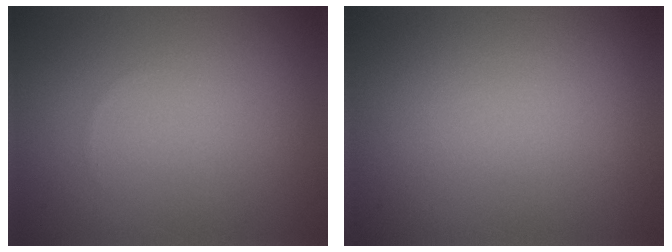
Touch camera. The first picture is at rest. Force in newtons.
{"total": 0.0}